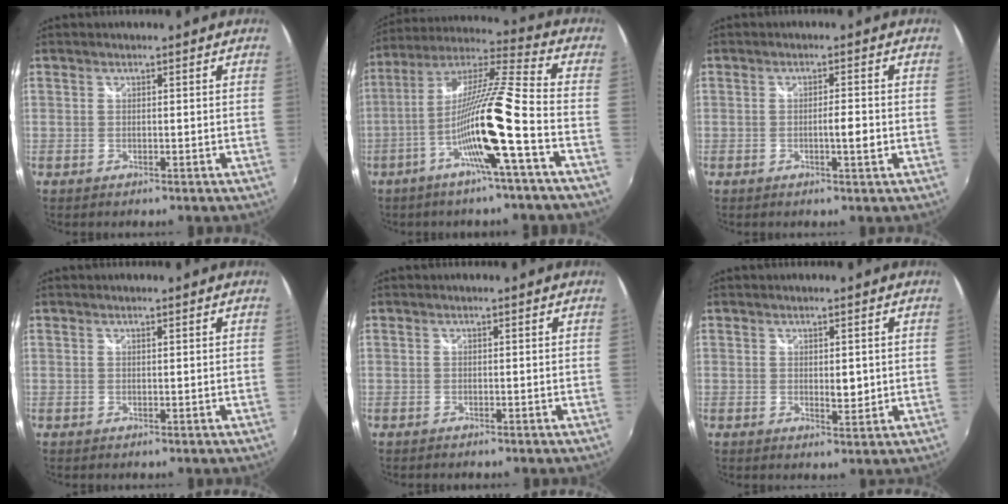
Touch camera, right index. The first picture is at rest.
{"total": 16.9, "force": [-6.7, -0.4, 15.5], "torque": [-0.275, -0.016, -0.128]}
{"total": 2.7, "force": [-0.7, 0.2, 2.6], "torque": [-0.042, -0.002, -0.012]}
{"total": 0.0}
{"total": 0.0}
{"total": 2.7, "force": [0.2, 1.3, 2.3], "torque": [-0.032, -0.004, 0.005]}